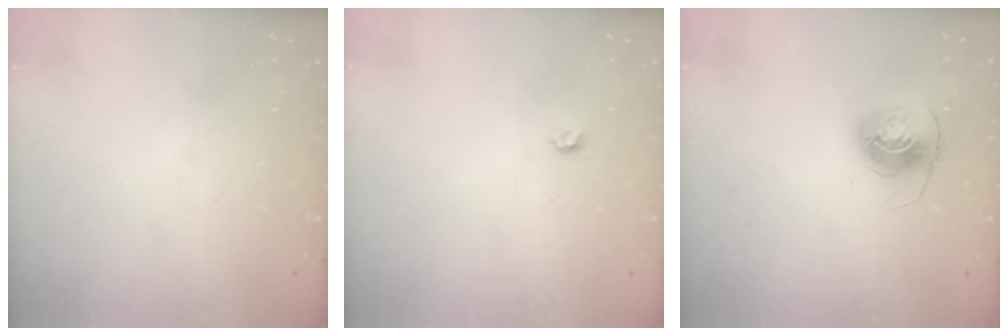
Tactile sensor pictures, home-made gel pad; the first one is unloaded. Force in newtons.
{"total": 3.5, "press": 3.5, "slide": 0.5}
{"total": 6.8, "press": 6.8, "slide": 0.3}